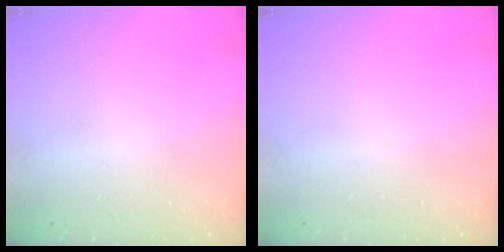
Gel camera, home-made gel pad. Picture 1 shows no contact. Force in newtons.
{"total": 0.0}